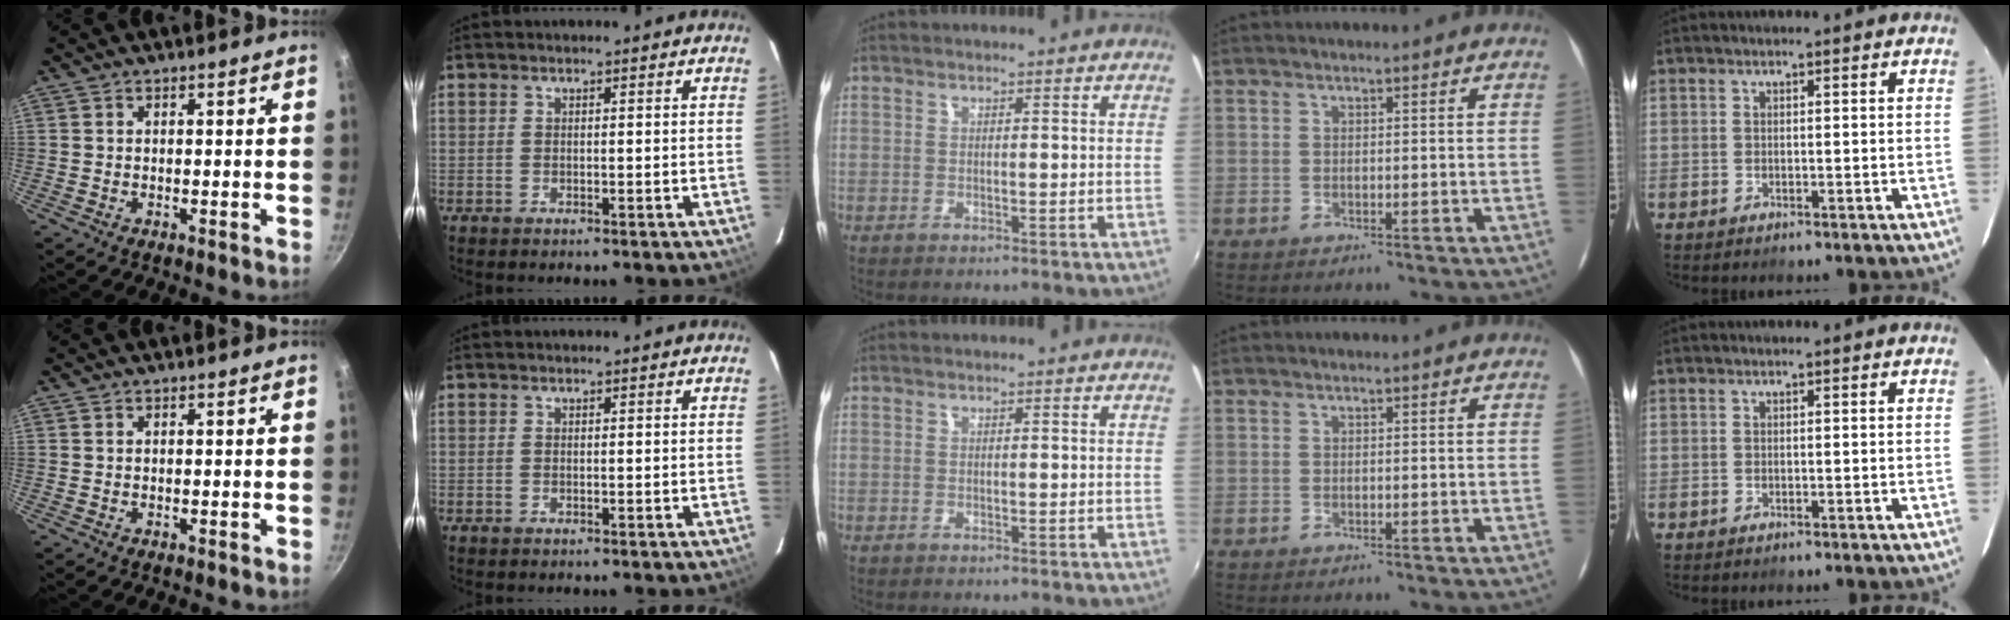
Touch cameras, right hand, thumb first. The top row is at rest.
{}